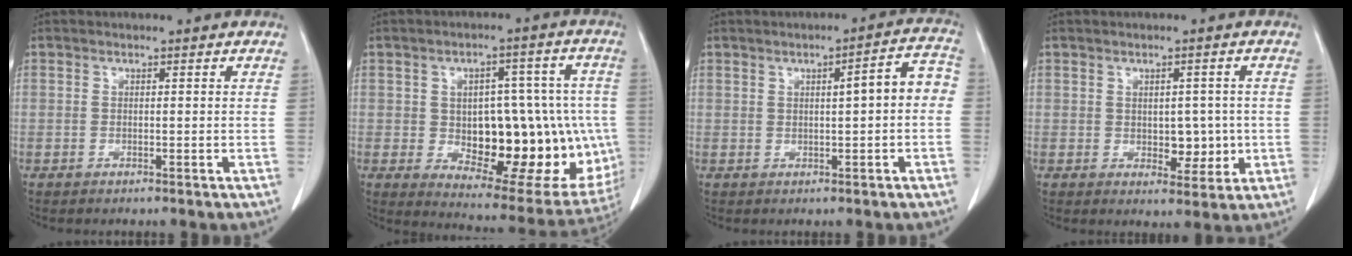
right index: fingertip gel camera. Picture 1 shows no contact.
{"total": 23.2, "force": [-3.2, 10.8, 20.3], "torque": [-0.232, 0.021, -0.012]}
{"total": 5.5, "force": [0.2, 1.0, 5.4], "torque": [-0.068, 0.024, -0.001]}
{"total": 4.6, "force": [-0.3, 2.8, 3.6], "torque": [-0.039, 0.002, 0.003]}